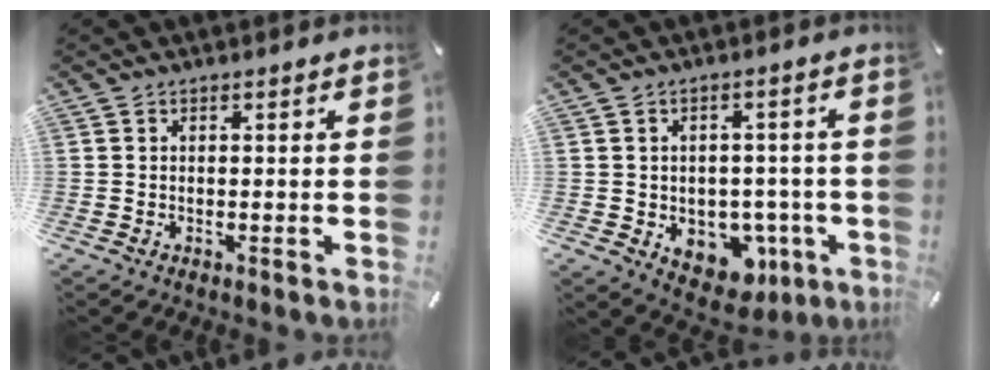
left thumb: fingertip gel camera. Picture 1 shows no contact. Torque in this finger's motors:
{"motor_torque": [0.81, 1.03, 0.38, -0.07, 0.14]}